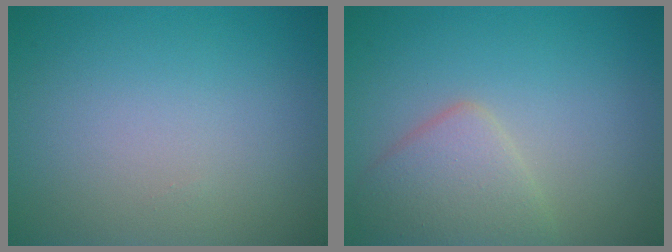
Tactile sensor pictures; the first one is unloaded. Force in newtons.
{"total": 3.5, "press": 3.5, "slide": 0.3}